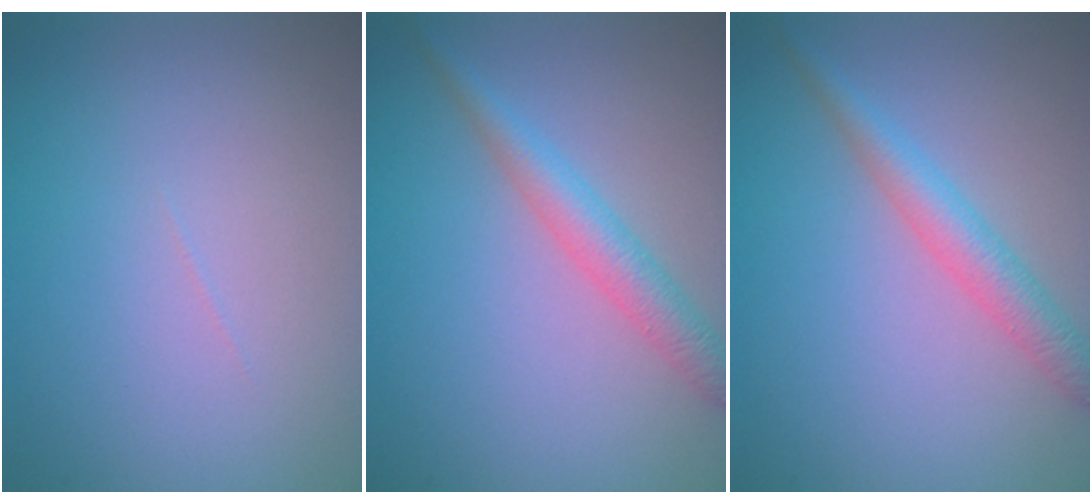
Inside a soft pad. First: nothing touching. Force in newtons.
{"total": 2.8, "press": 2.8, "slide": 0.1}
{"total": 2.8, "press": 2.8, "slide": 0.1}